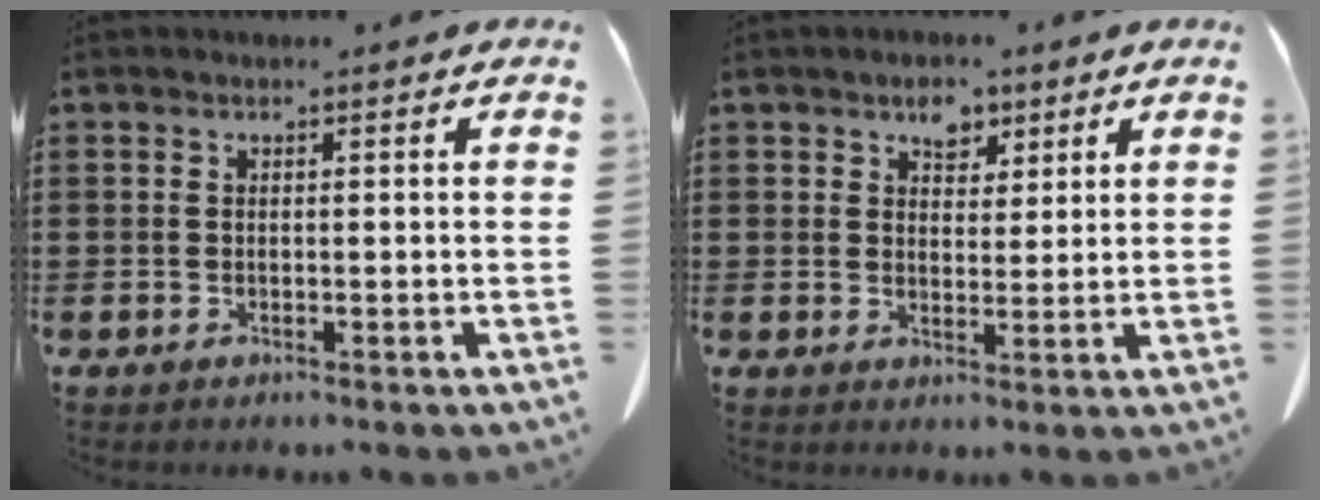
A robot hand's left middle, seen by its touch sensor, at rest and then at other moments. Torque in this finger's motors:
{"motor_torque": [0.49, 0.46, -0.01, 0.01]}